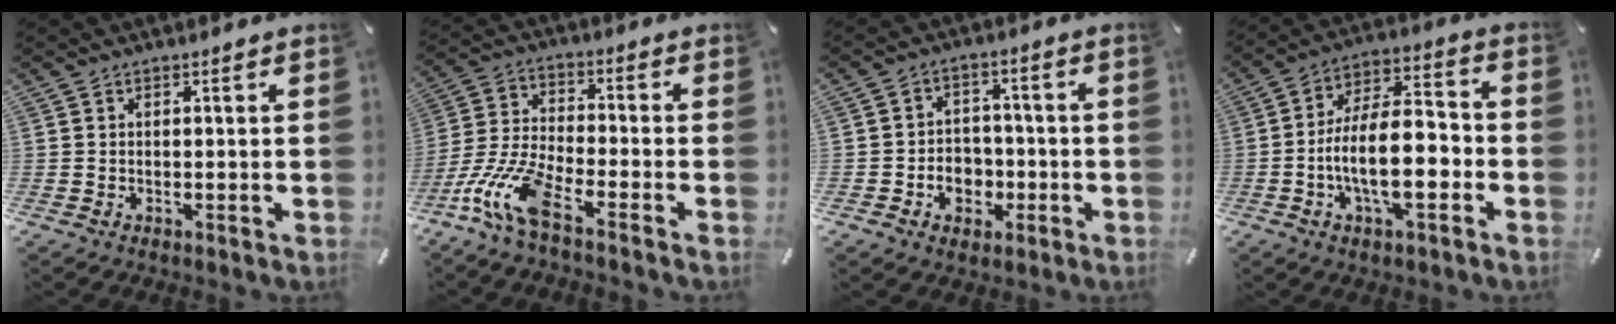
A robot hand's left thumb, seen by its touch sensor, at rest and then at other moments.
{"total": 12.9, "force": [-7.7, 3.6, 9.7], "torque": [-0.208, 0.013, -0.139]}
{"total": 6.6, "force": [-2.0, 5.7, 2.5], "torque": [-0.039, 0.017, -0.032]}
{"total": 15.1, "force": [-4.3, 6.7, 12.8], "torque": [-0.229, 0.006, -0.078]}